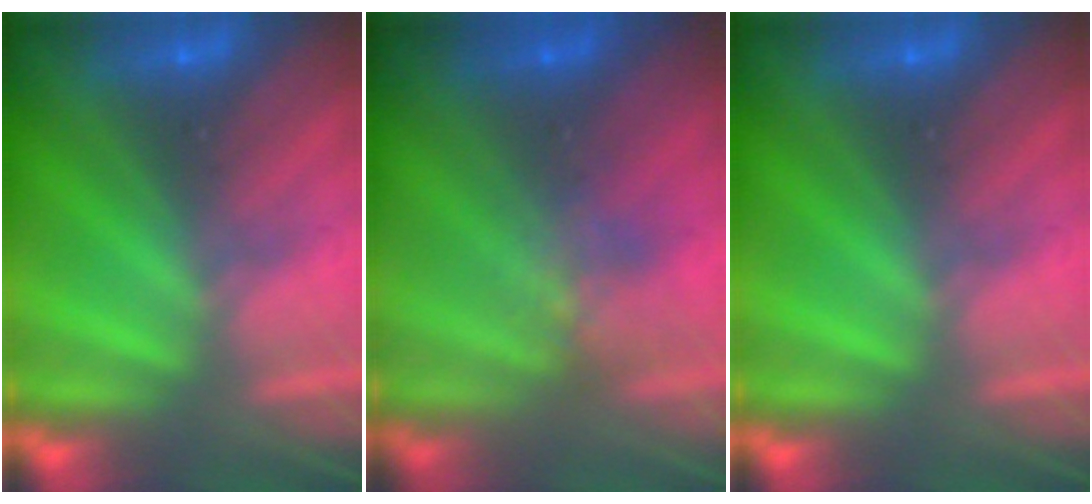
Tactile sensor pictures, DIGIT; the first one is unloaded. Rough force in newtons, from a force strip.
{"total": 4.4}
{"total": 0.0}